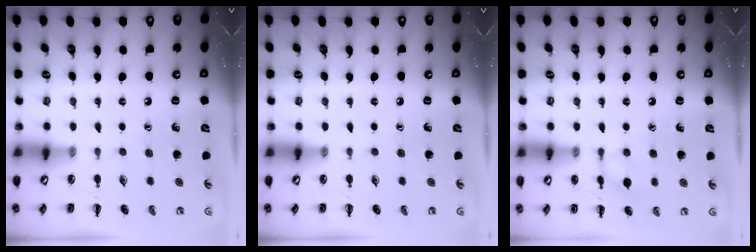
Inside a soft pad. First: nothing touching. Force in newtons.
{"total": 0.0}
{"total": 5.8, "press": 5.8, "slide": 0.3}